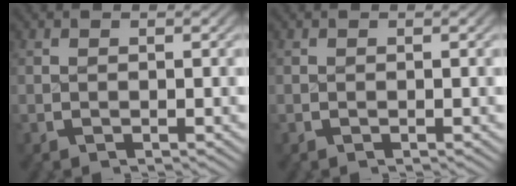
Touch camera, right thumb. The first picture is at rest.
{"total": 0.0}